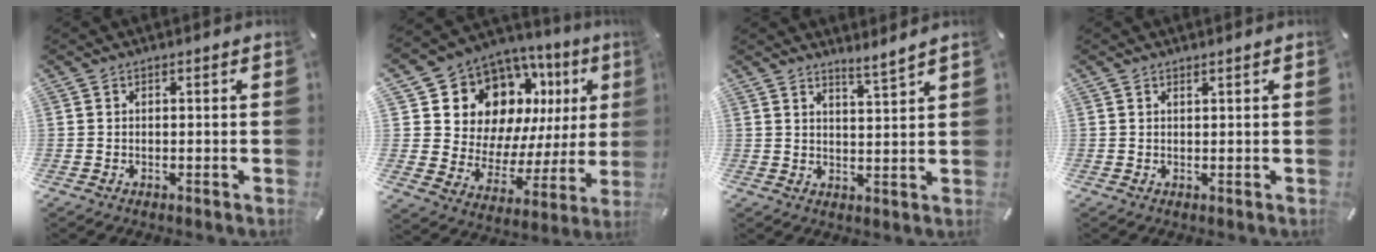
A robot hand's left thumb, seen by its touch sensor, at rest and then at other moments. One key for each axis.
{"total": 15.8, "fx": 9.1, "fy": 11.2, "fz": 6.2, "tx": -0.106, "ty": -0.081, "tz": 0.177}
{"total": 2.6, "fx": 2.4, "fy": -0.5, "fz": 0.7, "tx": -0.017, "ty": -0.014, "tz": 0.045}
{"total": 0.7, "fx": 0.6, "fy": -0.1, "fz": 0.4, "tx": -0.007, "ty": -0.002, "tz": 0.011}